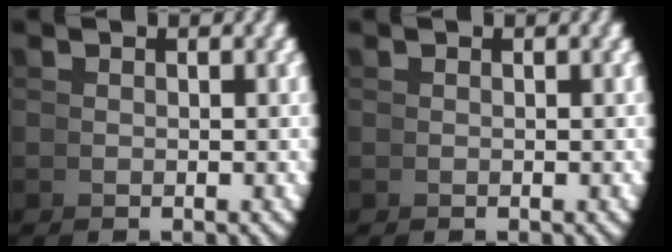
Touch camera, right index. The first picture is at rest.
{"total": 0.0}